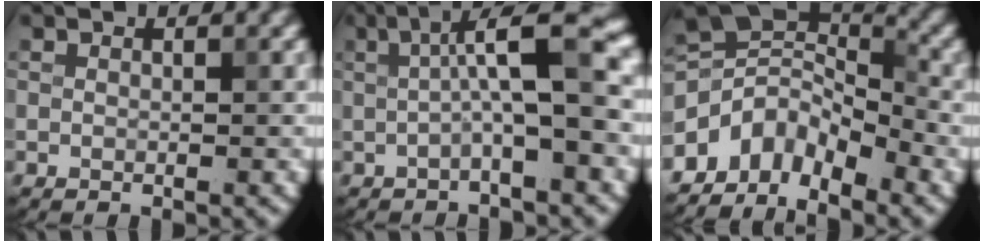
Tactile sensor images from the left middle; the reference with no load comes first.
{"total": 6.9, "force": [0.2, 1.3, 6.7], "torque": [-0.104, 0.023, -0.006]}
{"total": 5.7, "force": [-4.0, 2.9, 2.9], "torque": [-0.032, 0.005, -0.083]}